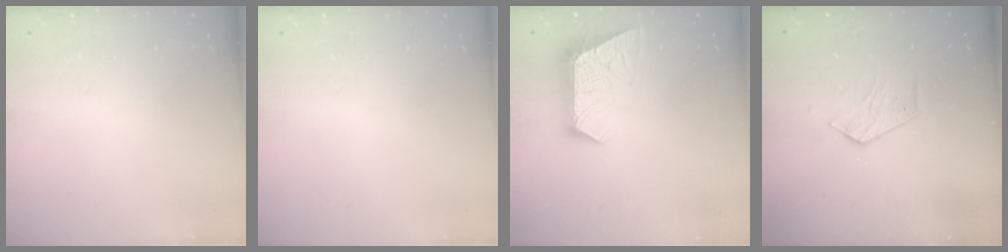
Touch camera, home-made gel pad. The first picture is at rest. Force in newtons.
{"total": 0.0}
{"total": 10.0, "press": 10.0, "slide": 0.8}
{"total": 3.7, "press": 3.7, "slide": 0.3}